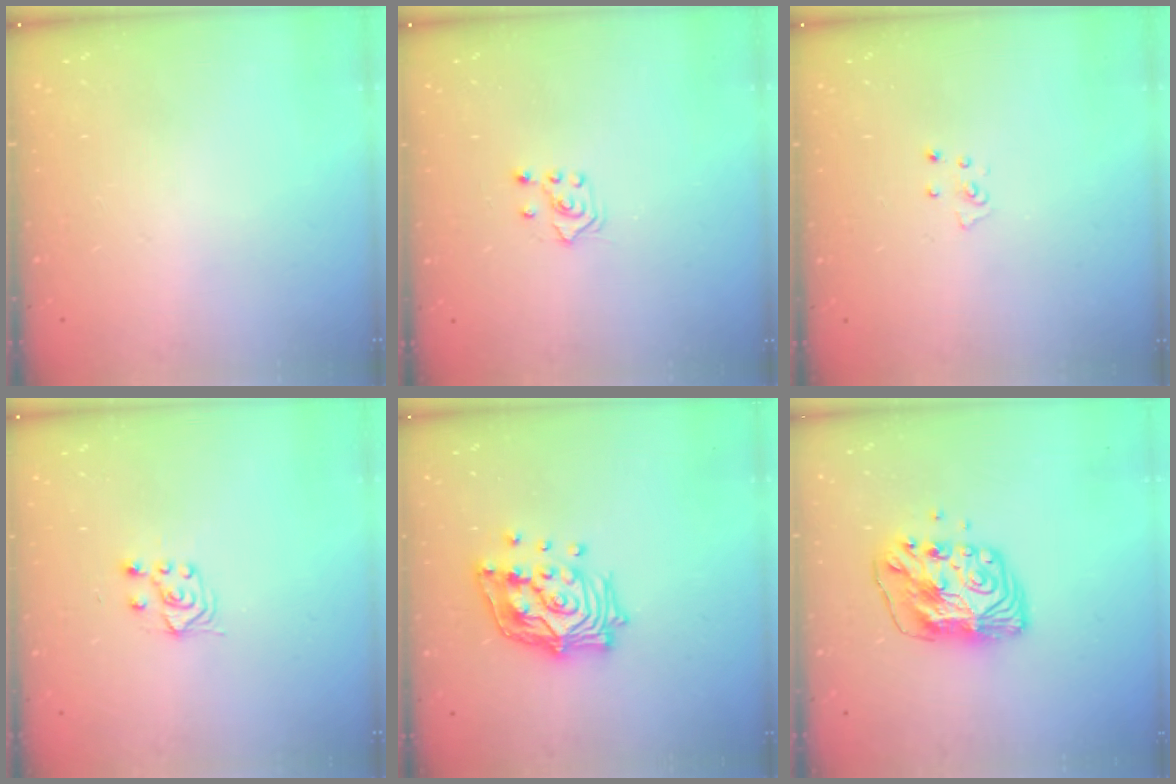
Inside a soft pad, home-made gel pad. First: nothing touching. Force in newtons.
{"total": 3.2, "press": 3.1, "slide": 0.9}
{"total": 3.7, "press": 3.7, "slide": 0.3}
{"total": 4.2, "press": 4.1, "slide": 1.1}
{"total": 18.2, "press": 18.0, "slide": 2.7}
{"total": 10.2, "press": 10.2, "slide": 0.9}